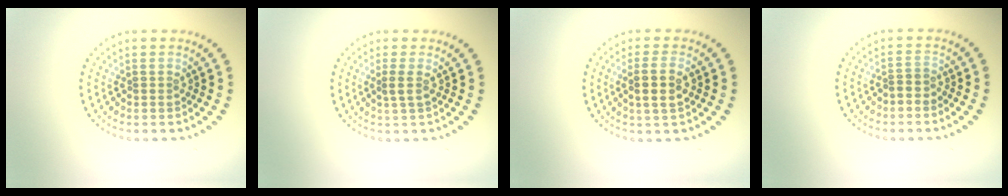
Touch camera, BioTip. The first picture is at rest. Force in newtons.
{"total": 1.0, "press": 0.8, "slide": 0.6}
{"total": 2.6, "press": 2.5, "slide": 0.8}
{"total": 0.8, "press": 0.6, "slide": 0.5}